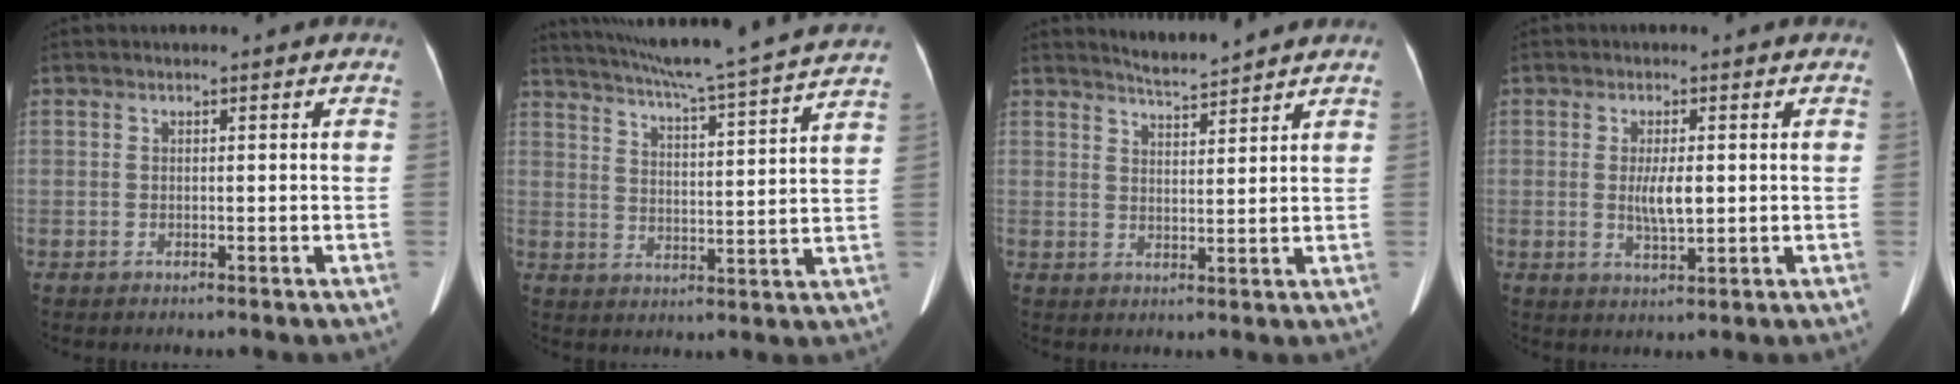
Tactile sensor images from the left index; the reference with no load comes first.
{"total": 21.1, "force": [18.8, -1.3, 9.3], "torque": [-0.164, -0.020, 0.255]}
{"total": 4.0, "force": [3.9, -0.6, 0.5], "torque": [-0.016, -0.001, 0.070]}
{"total": 3.9, "force": [0.2, 0.9, 3.8], "torque": [-0.072, -0.005, 0.005]}